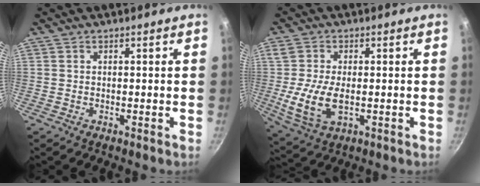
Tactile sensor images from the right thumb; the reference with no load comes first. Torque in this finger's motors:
{"motor_torque": [0.02, 0.22, 0.68, -0.69, 0.27]}